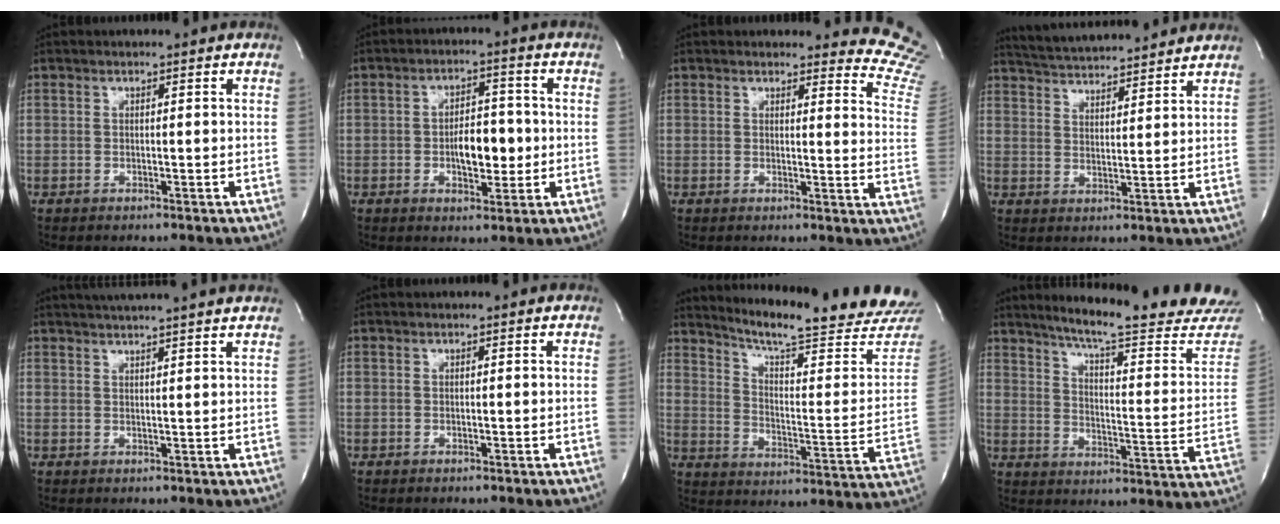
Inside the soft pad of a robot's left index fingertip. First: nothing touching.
{"total": 6.5, "force": [-0.8, 3.0, 5.8], "torque": [-0.093, 0.007, -0.010]}
{"total": 12.2, "force": [12.1, 1.7, 0.4], "torque": [0.039, -0.122, 0.079]}
{"total": 14.3, "force": [13.4, 1.5, 5.0], "torque": [-0.091, 0.023, 0.200]}
{"total": 11.8, "force": [10.6, -0.4, 5.2], "torque": [-0.089, 0.024, 0.134]}
{"total": 0.0}
{"total": 24.2, "force": [22.4, 0.6, 9.2], "torque": [-0.139, -0.095, 0.287]}
{"total": 24.3, "force": [22.0, 0.1, 10.1], "torque": [-0.144, -0.096, 0.276]}